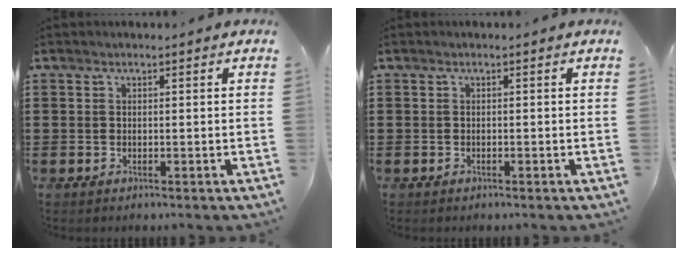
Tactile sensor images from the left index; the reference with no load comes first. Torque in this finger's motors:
{"motor_torque": [0.04, 0.03, 0.03, 0.01]}